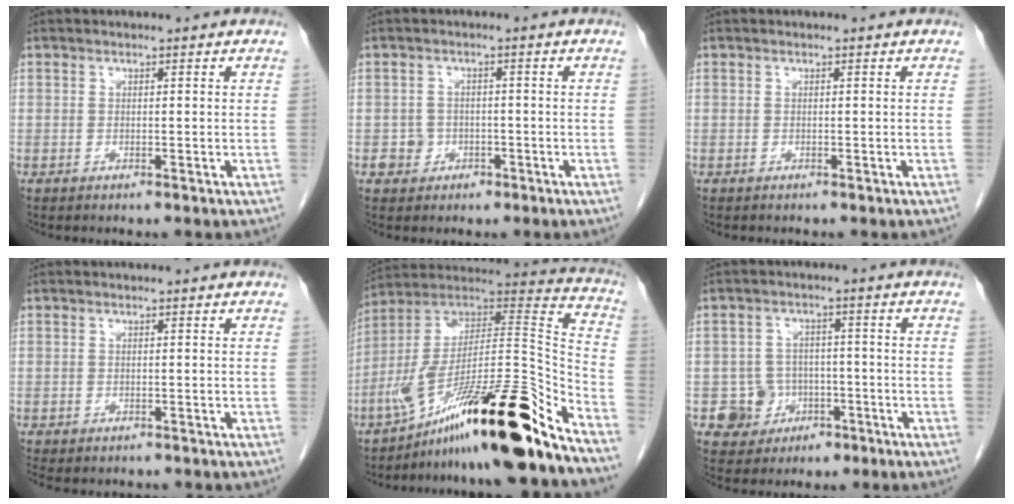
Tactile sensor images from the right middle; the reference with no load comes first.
{"total": 2.7, "force": [-1.1, 2.5, 0.3], "torque": [0.002, 0.012, -0.015]}
{"total": 0.0}
{"total": 4.5, "force": [-3.9, 1.6, 1.5], "torque": [-0.017, -0.005, -0.050]}
{"total": 26.3, "force": [-18.0, 1.4, 19.1], "torque": [-0.264, 0.009, -0.307]}
{"total": 5.5, "force": [-2.2, 5.1, 0.4], "torque": [0.004, 0.016, -0.027]}